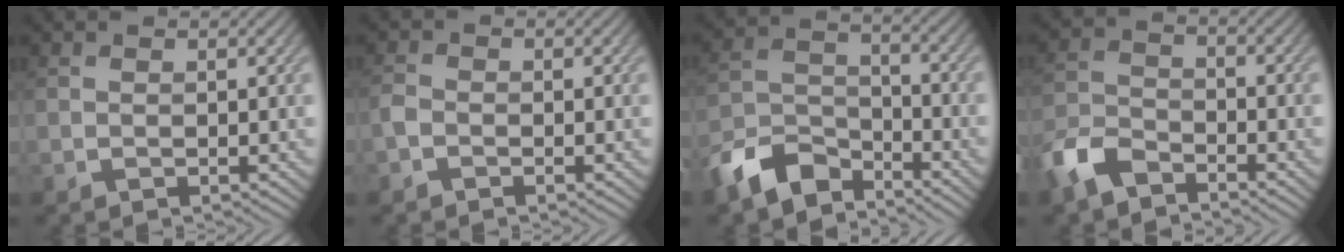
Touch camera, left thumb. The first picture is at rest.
{"total": 1.7, "force": [-1.1, 1.0, 0.8], "torque": [-0.018, 0.001, -0.030]}
{"total": 8.8, "force": [-6.8, 3.9, 3.9], "torque": [-0.082, -0.004, -0.151]}
{"total": 6.2, "force": [-4.7, 2.5, 3.1], "torque": [-0.070, -0.004, -0.110]}